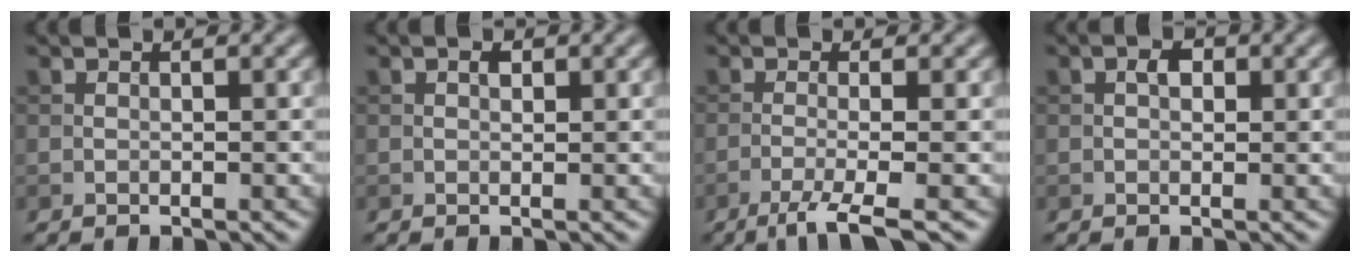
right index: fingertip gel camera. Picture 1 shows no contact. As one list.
[{"total": 0.7, "force": [0.3, 0.4, 0.5], "torque": [-0.008, 0.001, 0.003]}, {"total": 3.8, "force": [-2.0, 0.6, 3.2], "torque": [-0.052, -0.001, -0.050]}, {"total": 1.4, "force": [0.2, 0.9, 1.1], "torque": [-0.015, 0.002, 0.001]}]